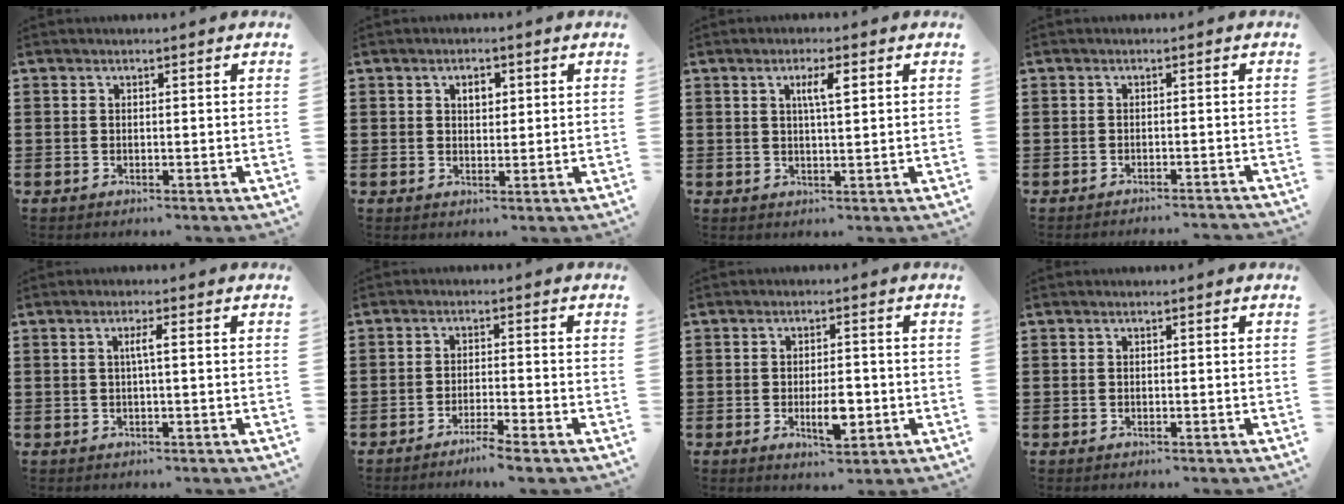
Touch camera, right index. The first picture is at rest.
{"total": 2.4, "force": [0.9, 1.4, 1.7], "torque": [-0.030, 0.006, 0.013]}
{"total": 3.4, "force": [1.2, 0.7, 3.1], "torque": [-0.057, 0.004, 0.016]}
{"total": 1.6, "force": [-1.6, 0.0, -0.2], "torque": [-0.002, 0.003, -0.035]}
{"total": 2.0, "force": [0.1, 0.0, 2.0], "torque": [-0.039, 0.001, -0.001]}
{"total": 2.6, "force": [-2.3, -0.5, 1.1], "torque": [-0.027, -0.003, -0.048]}
{"total": 5.4, "force": [-1.3, 2.1, 4.8], "torque": [-0.087, 0.004, -0.022]}
{"total": 0.0}